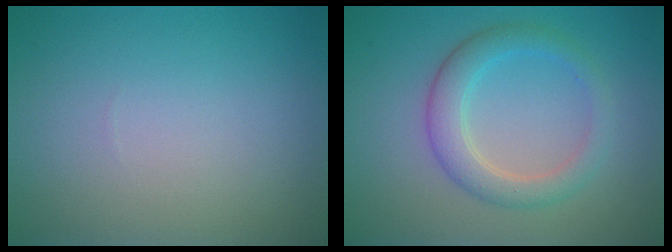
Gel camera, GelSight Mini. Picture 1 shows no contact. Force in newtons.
{"total": 3.5, "press": 3.5, "slide": 0.4}